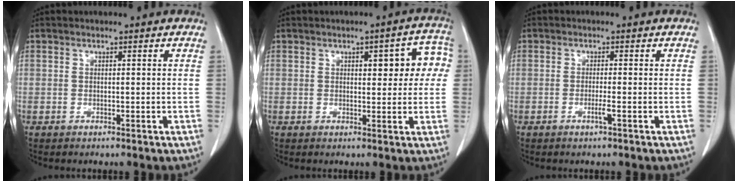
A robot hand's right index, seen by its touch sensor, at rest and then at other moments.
{"total": 6.8, "force": [1.6, 2.7, 6.0], "torque": [-0.057, 0.025, 0.017]}
{"total": 1.6, "force": [-0.7, -0.3, 1.4], "torque": [-0.028, -0.003, -0.014]}